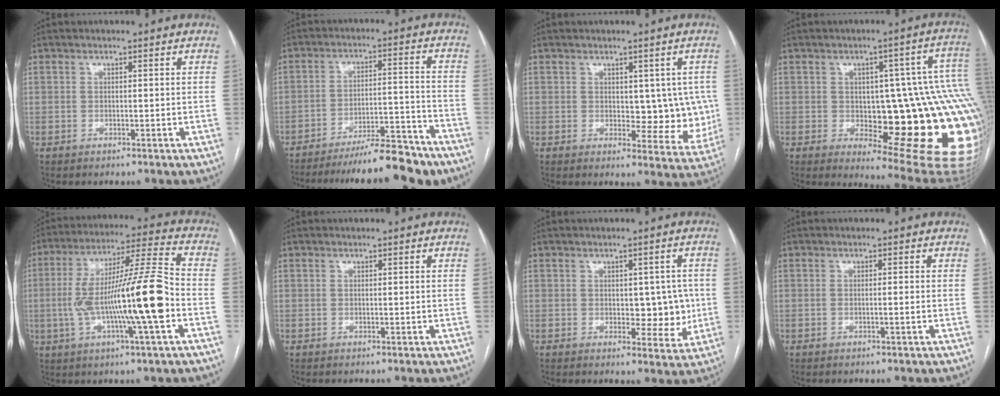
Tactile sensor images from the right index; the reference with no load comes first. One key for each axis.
{"total": 14.3, "fx": -12.8, "fy": 1.3, "fz": 6.4, "tx": -0.087, "ty": 0.017, "tz": -0.196}
{"total": 7.4, "fx": 0.9, "fy": 4.3, "fz": 5.9, "tx": -0.048, "ty": 0.001, "tz": 0.020}
{"total": 23.0, "fx": -2.4, "fy": 6.9, "fz": 21.8, "tx": -0.169, "ty": 0.022, "tz": -0.008}
{"total": 17.8, "fx": -3.3, "fy": 0.6, "fz": 17.5, "tx": -0.312, "ty": 0.006, "tz": -0.059}
{"total": 0.0}
{"total": 6.0, "fx": 0.1, "fy": 3.5, "fz": 4.9, "tx": -0.049, "ty": 0.009, "tz": 0.011}
{"total": 0.7, "fx": -0.2, "fy": -0.1, "fz": 0.7, "tx": -0.012, "ty": 0.001, "tz": -0.003}